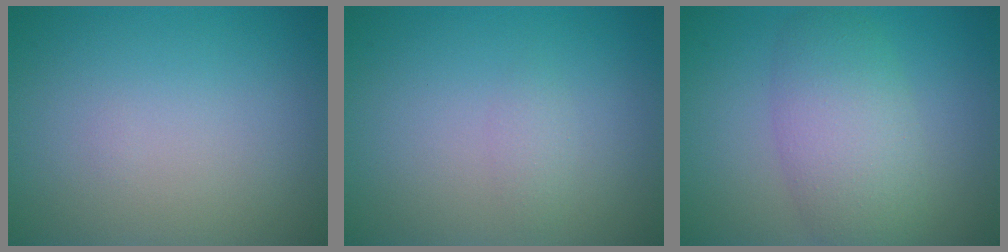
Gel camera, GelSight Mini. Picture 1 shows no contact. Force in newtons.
{"total": 0.9, "press": 0.9, "slide": 0.0}
{"total": 5.2, "press": 5.2, "slide": 0.1}